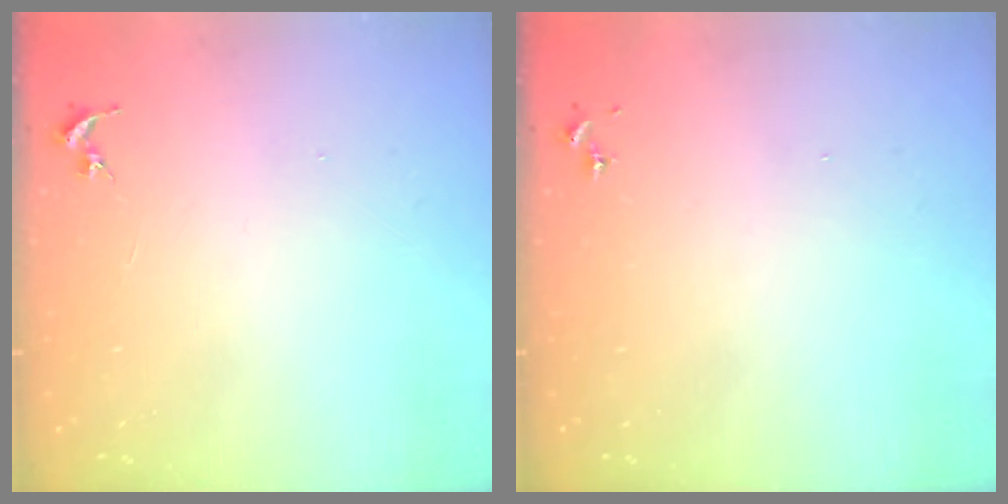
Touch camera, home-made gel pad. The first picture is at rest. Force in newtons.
{"total": 0.0}